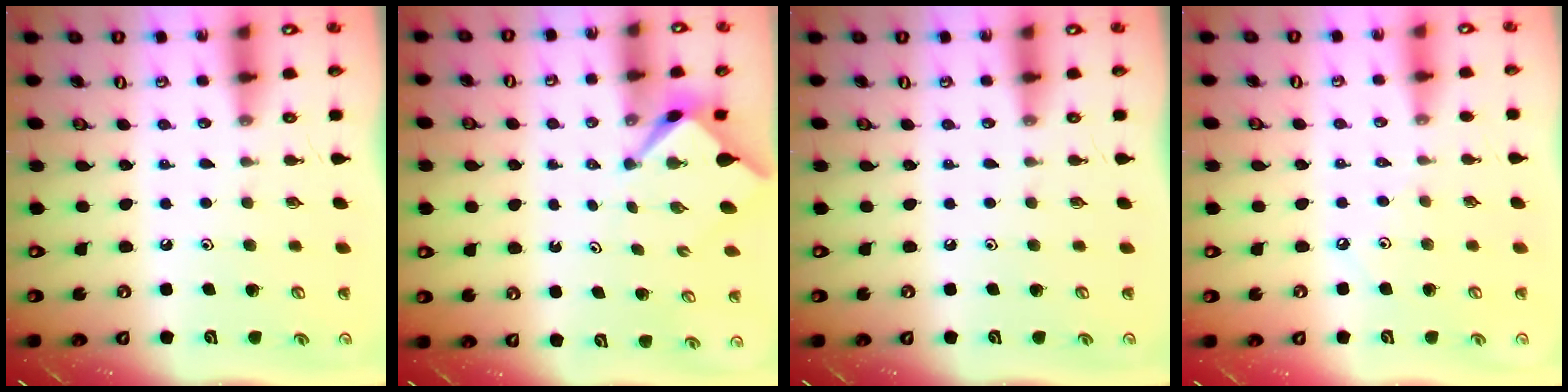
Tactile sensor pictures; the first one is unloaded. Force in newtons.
{"total": 2.3, "press": 2.3, "slide": 0.3}
{"total": 0.0}
{"total": 2.0, "press": 1.9, "slide": 0.4}